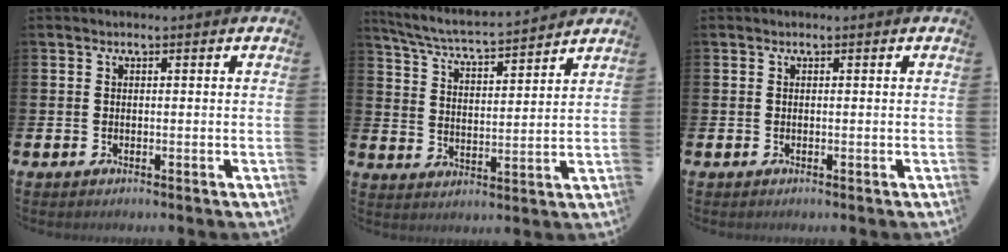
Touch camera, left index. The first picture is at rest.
{"total": 5.4, "force": [5.2, 0.2, 1.4], "torque": [-0.055, -0.040, 0.086]}
{"total": 0.0}